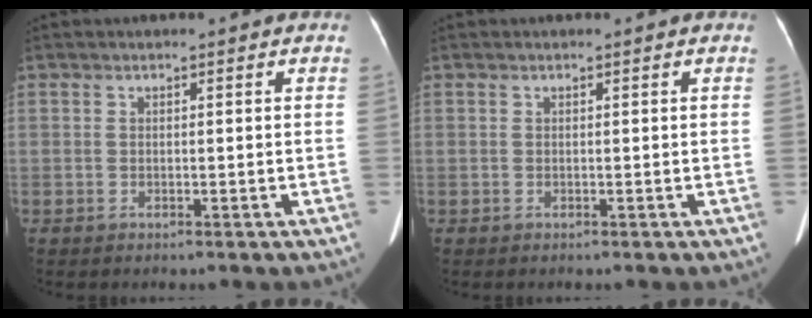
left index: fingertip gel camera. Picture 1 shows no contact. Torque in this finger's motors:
{"motor_torque": [0.11, -0.03, 0.06, 0.02]}